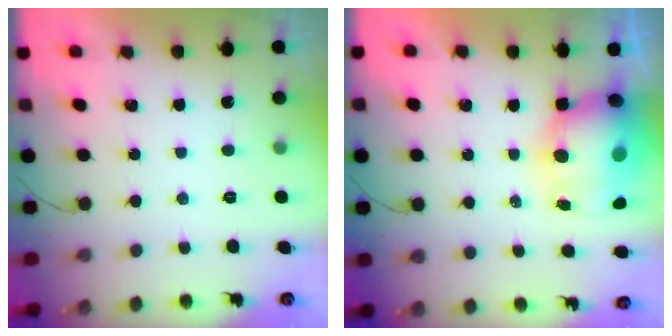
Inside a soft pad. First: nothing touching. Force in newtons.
{"total": 17.1, "press": 15.0, "slide": 8.2}